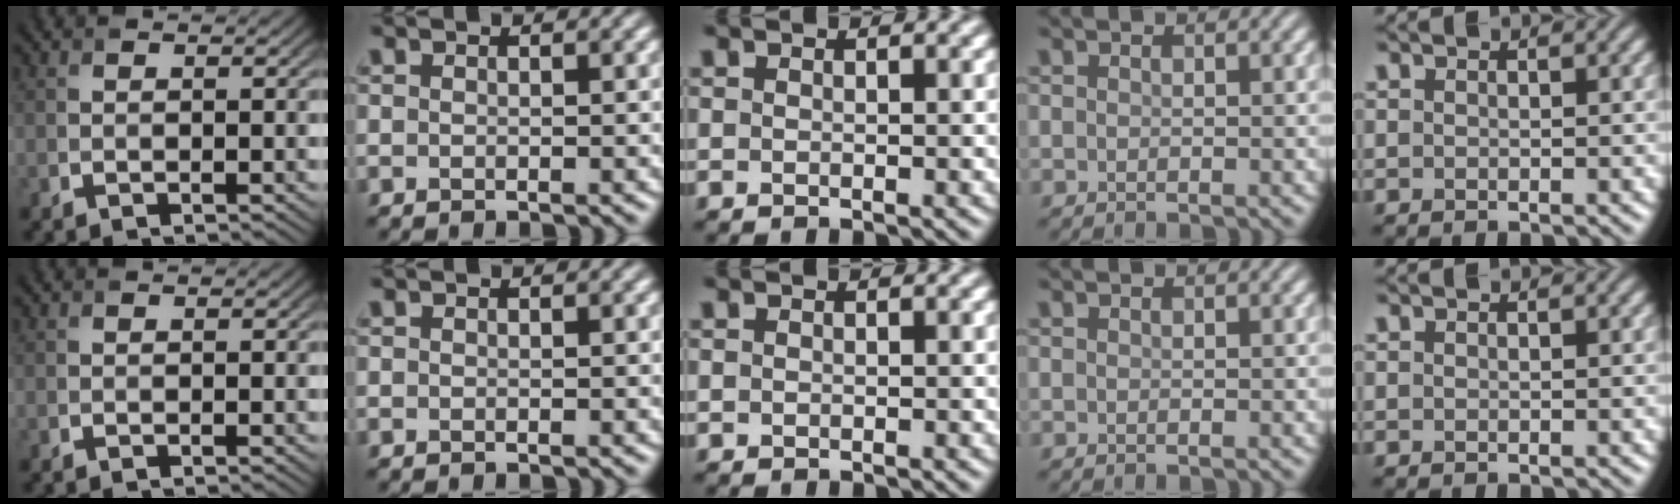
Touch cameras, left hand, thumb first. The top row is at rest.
{"middle": {"total": 0.6, "force": [0.3, -0.2, -0.5], "torque": [0.012, 0.006, 0.005]}}